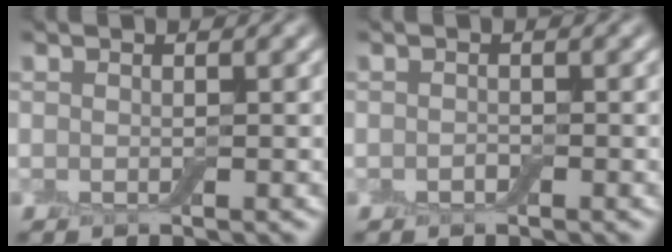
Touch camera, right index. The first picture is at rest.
{"total": 0.6, "force": [-0.3, 0.4, 0.3], "torque": [-0.007, 0.000, -0.005]}